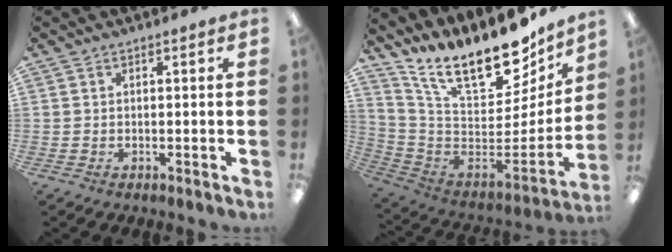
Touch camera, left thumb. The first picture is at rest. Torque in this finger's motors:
{"motor_torque": [0.31, 0.22, 1.02, -1.76, 0.08]}